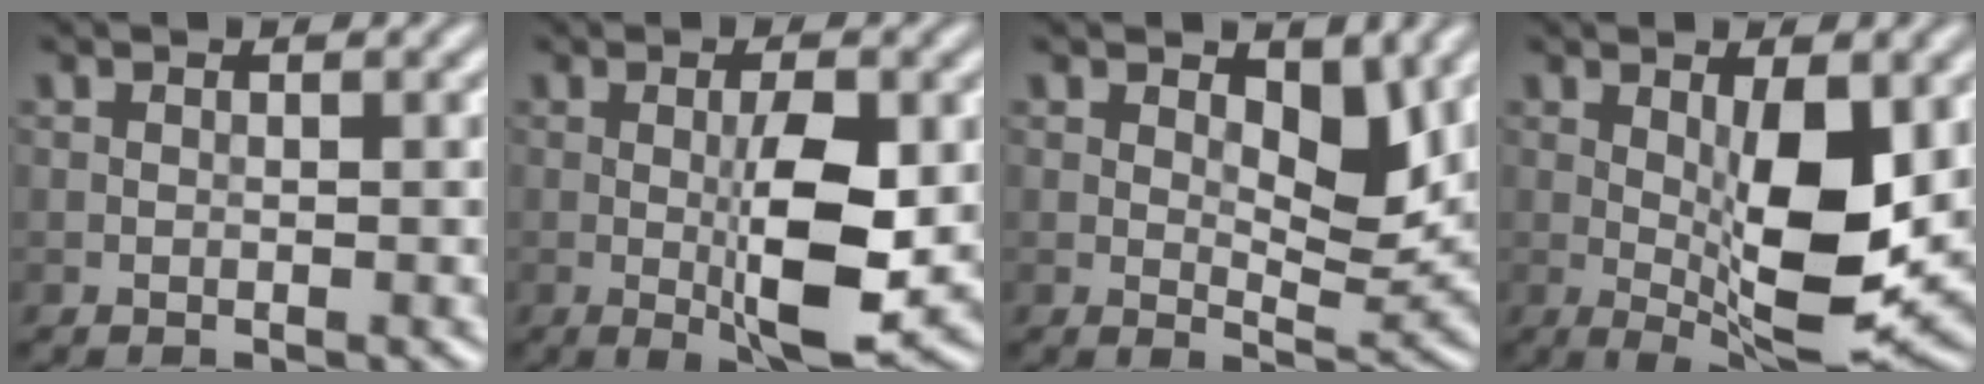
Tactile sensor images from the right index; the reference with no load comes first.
{"total": 6.2, "force": [-0.5, 1.5, 6.0], "torque": [-0.105, -0.006, -0.006]}
{"total": 3.7, "force": [1.6, 1.7, 2.9], "torque": [-0.043, -0.009, 0.024]}
{"total": 7.9, "force": [0.4, 2.5, 7.4], "torque": [-0.121, -0.014, 0.013]}